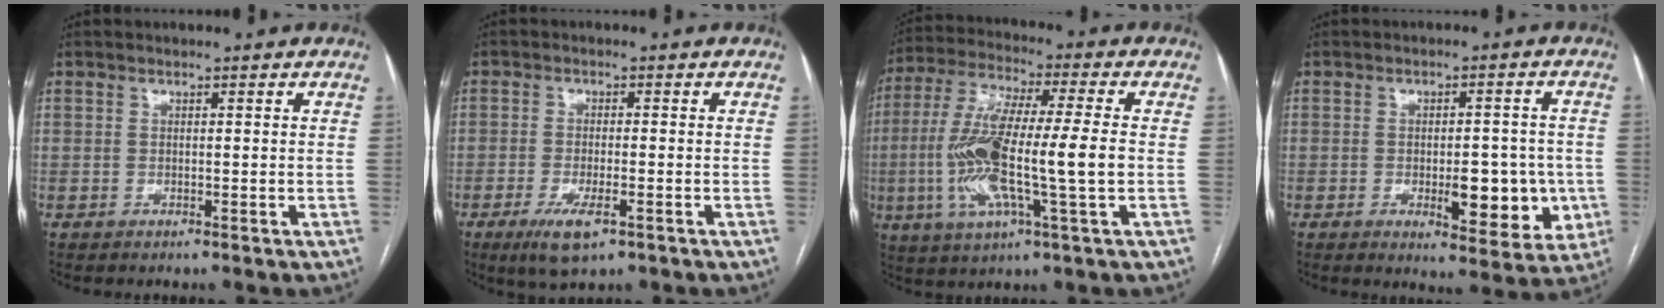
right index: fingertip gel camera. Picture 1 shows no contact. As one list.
[{"total": 5.8, "force": [-3.1, 1.4, 4.7], "torque": [-0.092, -0.012, -0.047]}, {"total": 16.2, "force": [-2.1, 1.3, 16.0], "torque": [-0.323, 0.001, -0.042]}, {"total": 10.0, "force": [-2.4, 3.9, 8.9], "torque": [-0.100, 0.002, -0.021]}]